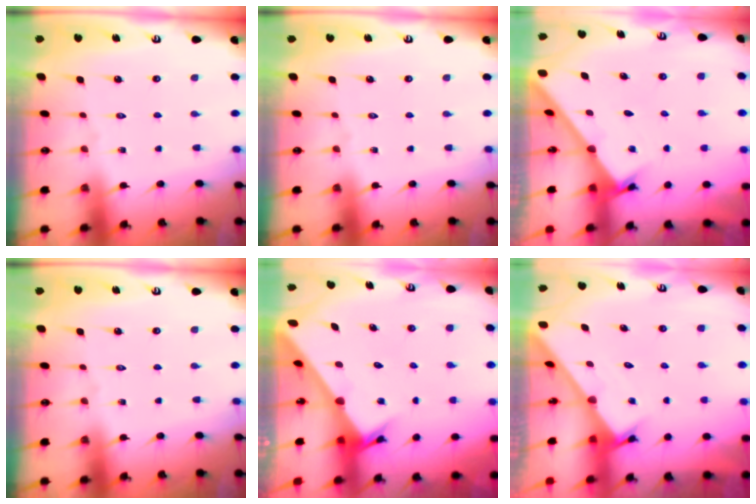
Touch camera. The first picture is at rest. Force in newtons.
{"total": 0.0}
{"total": 1.7, "press": 1.7, "slide": 0.2}
{"total": 0.0}
{"total": 2.4, "press": 2.4, "slide": 0.2}
{"total": 1.7, "press": 1.7, "slide": 0.1}